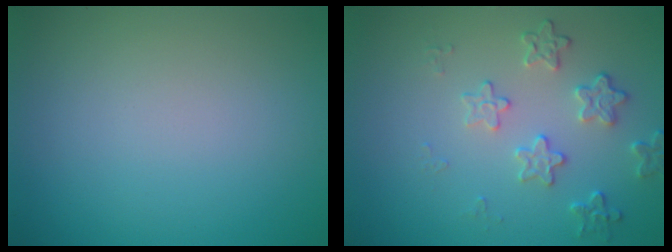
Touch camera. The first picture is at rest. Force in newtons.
{"total": 2.6, "press": 2.0, "slide": 1.7}